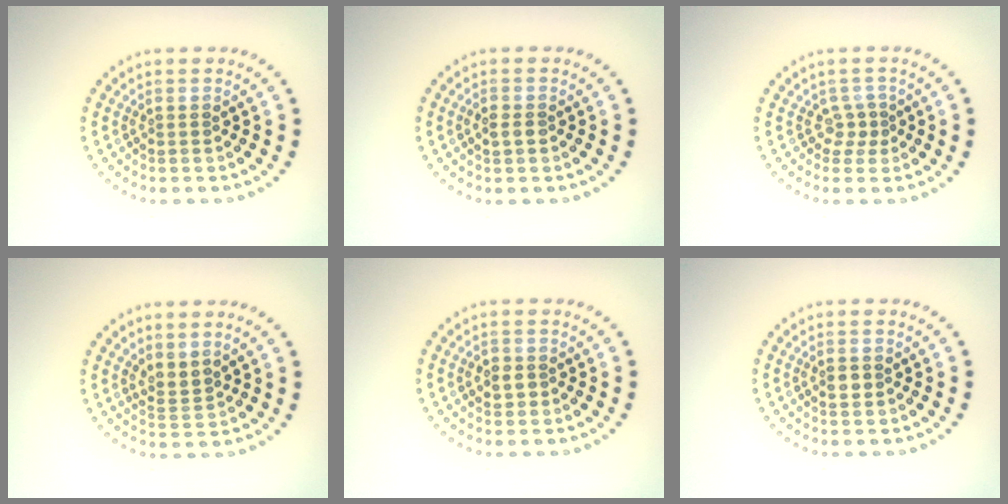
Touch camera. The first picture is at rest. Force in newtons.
{"total": 1.3, "press": 1.3, "slide": 0.2}
{"total": 1.6, "press": 1.0, "slide": 1.2}
{"total": 1.8, "press": 1.4, "slide": 1.2}
{"total": 1.5, "press": 1.5, "slide": 0.3}
{"total": 1.1, "press": 1.0, "slide": 0.3}